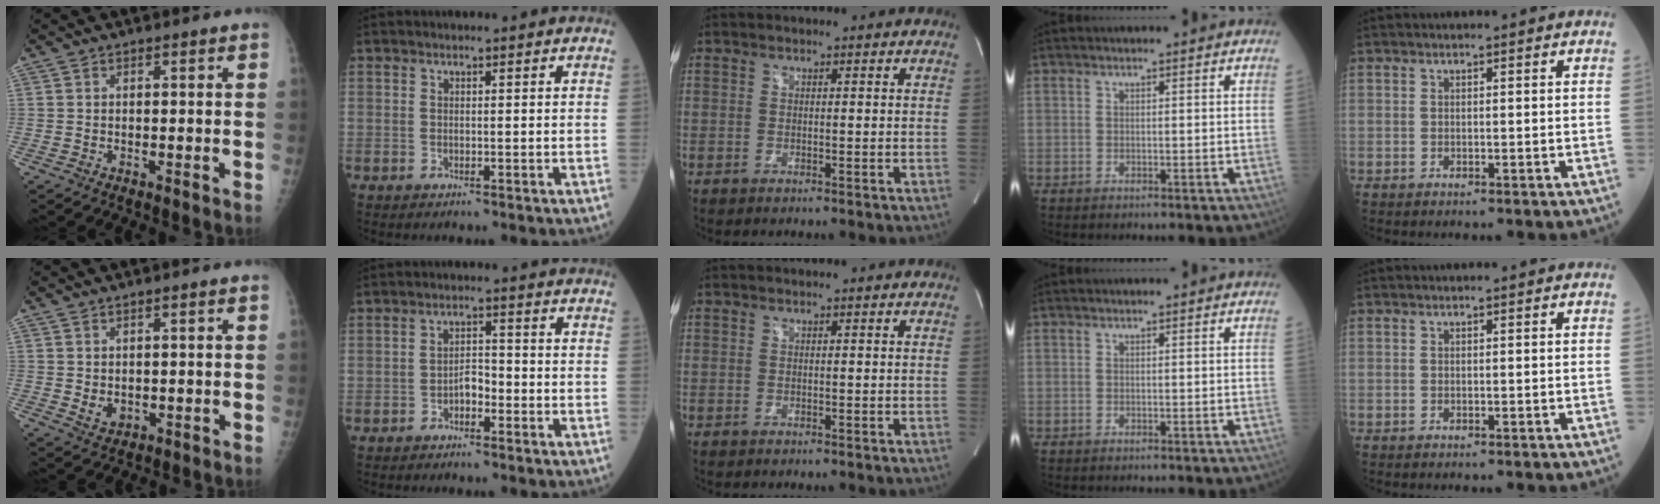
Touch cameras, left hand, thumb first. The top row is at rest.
{"thumb": {"total": 2.6, "force": [0.0, 1.8, 1.8], "torque": [-0.020, -0.006, 0.010]}, "index": {"total": 2.5, "force": [-1.4, 1.2, 1.7], "torque": [-0.021, 0.006, -0.029]}}